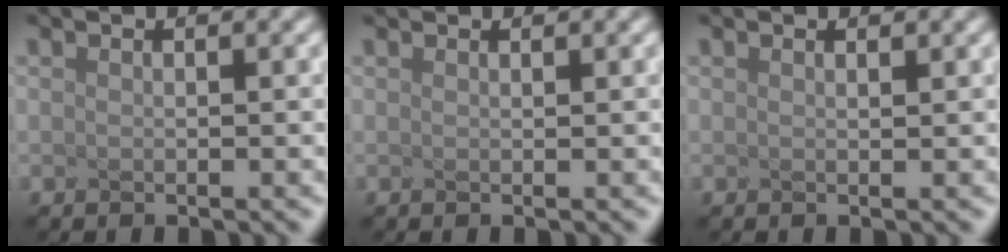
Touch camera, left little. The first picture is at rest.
{"total": 1.0, "force": [0.8, 0.4, 0.4], "torque": [0.003, 0.014, -0.002]}
{"total": 0.5, "force": [0.5, 0.1, 0.3], "torque": [0.003, 0.005, -0.004]}